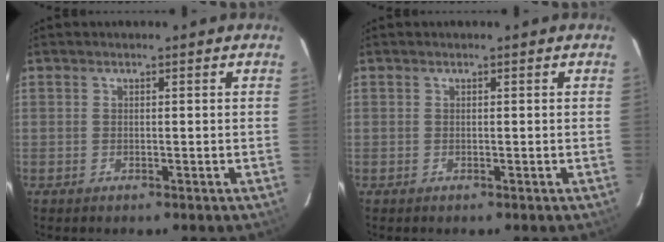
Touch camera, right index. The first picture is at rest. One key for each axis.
{"total": 0.0}